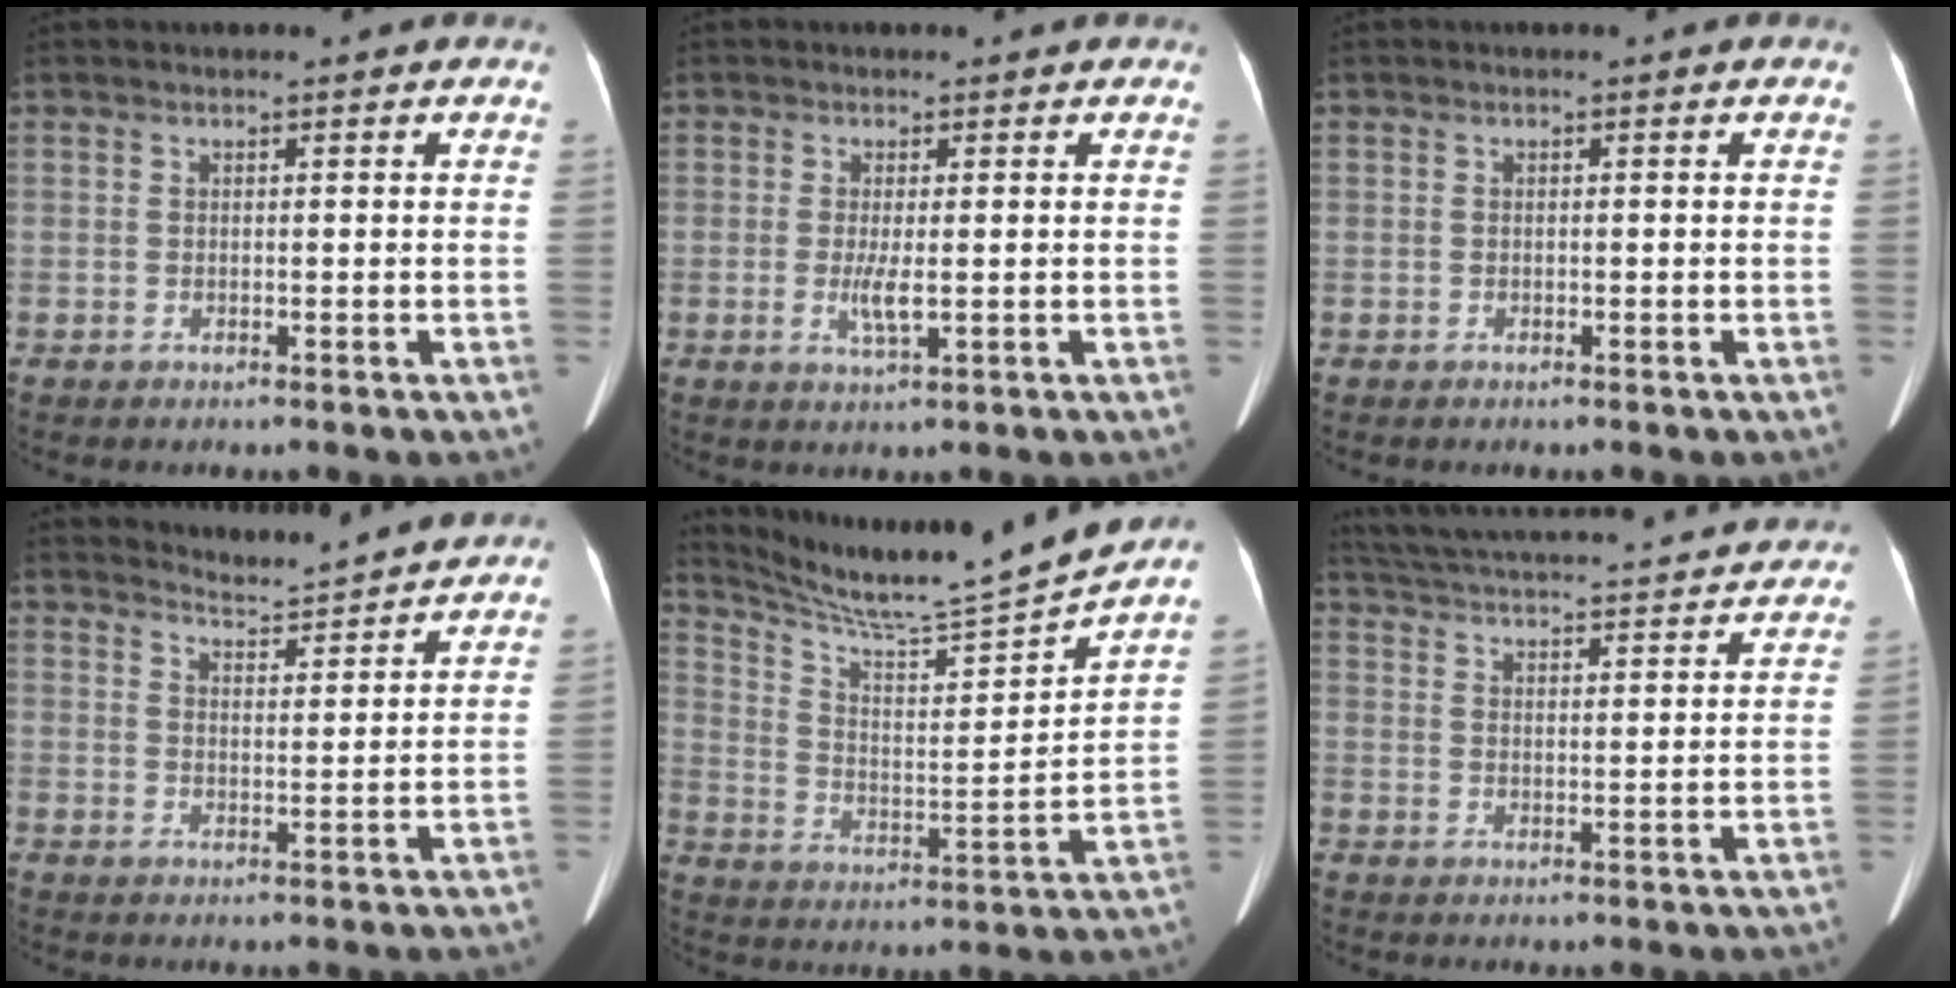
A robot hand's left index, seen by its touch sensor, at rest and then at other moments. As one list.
[{"total": 2.8, "force": [-0.2, 0.4, 2.7], "torque": [-0.058, -0.007, 0.000]}, {"total": 0.0}, {"total": 4.9, "force": [4.8, -0.6, -0.5], "torque": [-0.009, -0.004, 0.077]}, {"total": 15.5, "force": [14.3, -2.6, 5.2], "torque": [-0.100, -0.043, 0.231]}, {"total": 26.2, "force": [24.3, 3.4, 9.2], "torque": [-0.171, 0.000, 0.321]}]